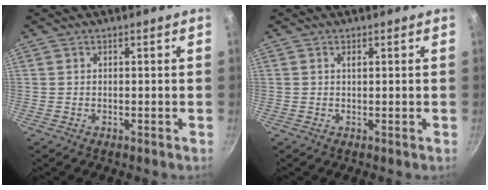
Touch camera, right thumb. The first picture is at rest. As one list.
[{"total": 0.8, "force": [0.3, 0.2, 0.7], "torque": [-0.011, -0.001, 0.003]}]